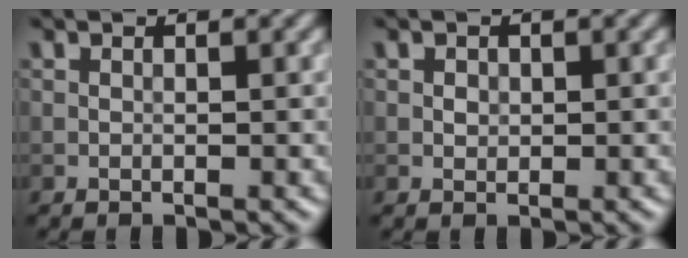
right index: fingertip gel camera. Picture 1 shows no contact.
{"total": 0.7, "force": [0.1, 0.7, 0.3], "torque": [-0.005, -0.002, 0.002]}